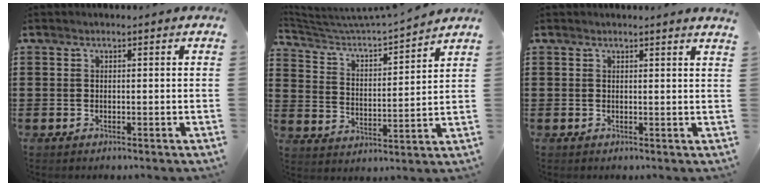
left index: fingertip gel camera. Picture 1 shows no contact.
{"total": 4.0, "force": [3.8, 0.3, 1.3], "torque": [-0.049, -0.037, 0.054]}
{"total": 1.2, "force": [1.1, -0.3, 0.4], "torque": [-0.008, -0.003, 0.021]}